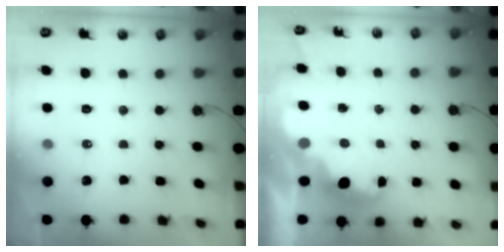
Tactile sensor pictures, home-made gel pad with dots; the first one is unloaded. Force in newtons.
{"total": 2.6, "press": 2.6, "slide": 0.5}